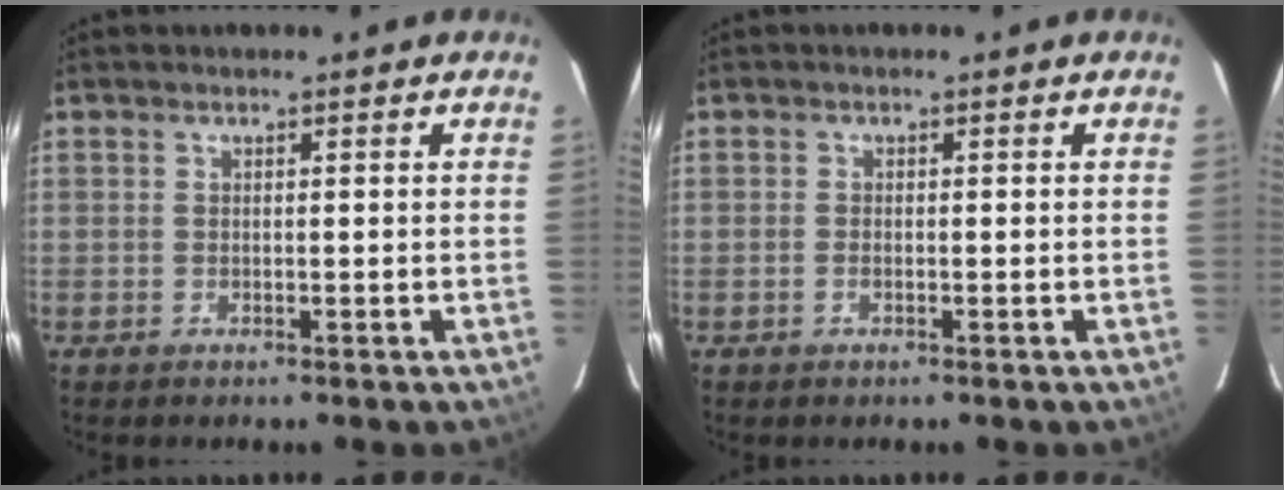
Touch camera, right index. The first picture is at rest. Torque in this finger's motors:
{"motor_torque": [-0.18, 0.03, -0.04, 0.00]}